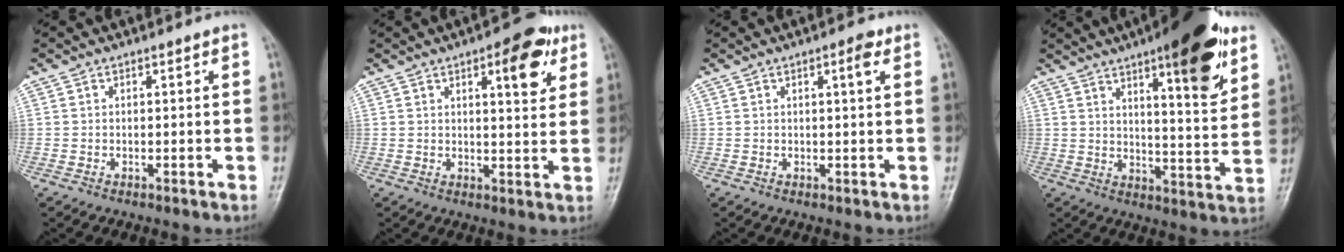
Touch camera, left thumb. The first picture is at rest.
{"total": 8.6, "force": [4.1, 3.1, 6.9], "torque": [-0.070, -0.015, 0.048]}
{"total": 2.3, "force": [1.0, 0.4, 2.0], "torque": [-0.030, -0.002, 0.013]}
{"total": 17.5, "force": [9.9, 4.5, 13.7], "torque": [-0.164, -0.050, 0.141]}